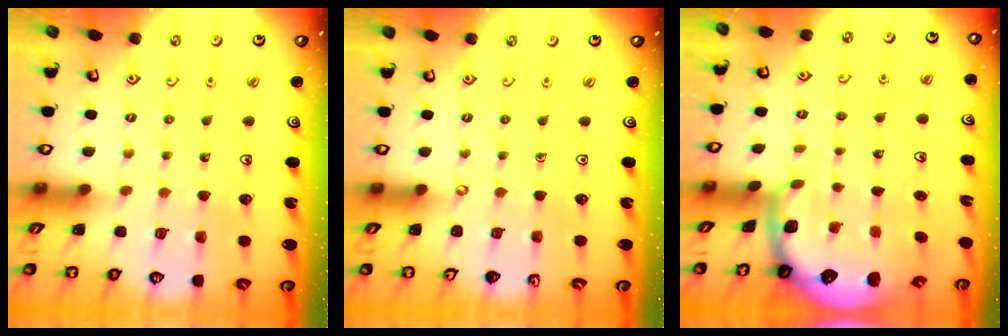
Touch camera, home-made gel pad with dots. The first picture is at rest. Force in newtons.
{"total": 0.0}
{"total": 2.4, "press": 2.3, "slide": 0.8}